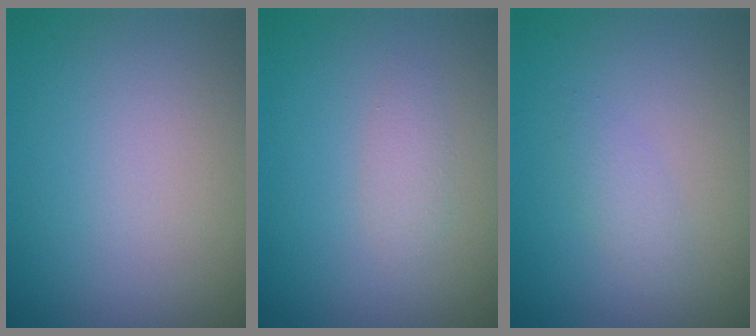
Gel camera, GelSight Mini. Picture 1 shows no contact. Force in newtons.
{"total": 1.1, "press": 1.1, "slide": 0.1}
{"total": 1.2, "press": 1.2, "slide": 0.1}